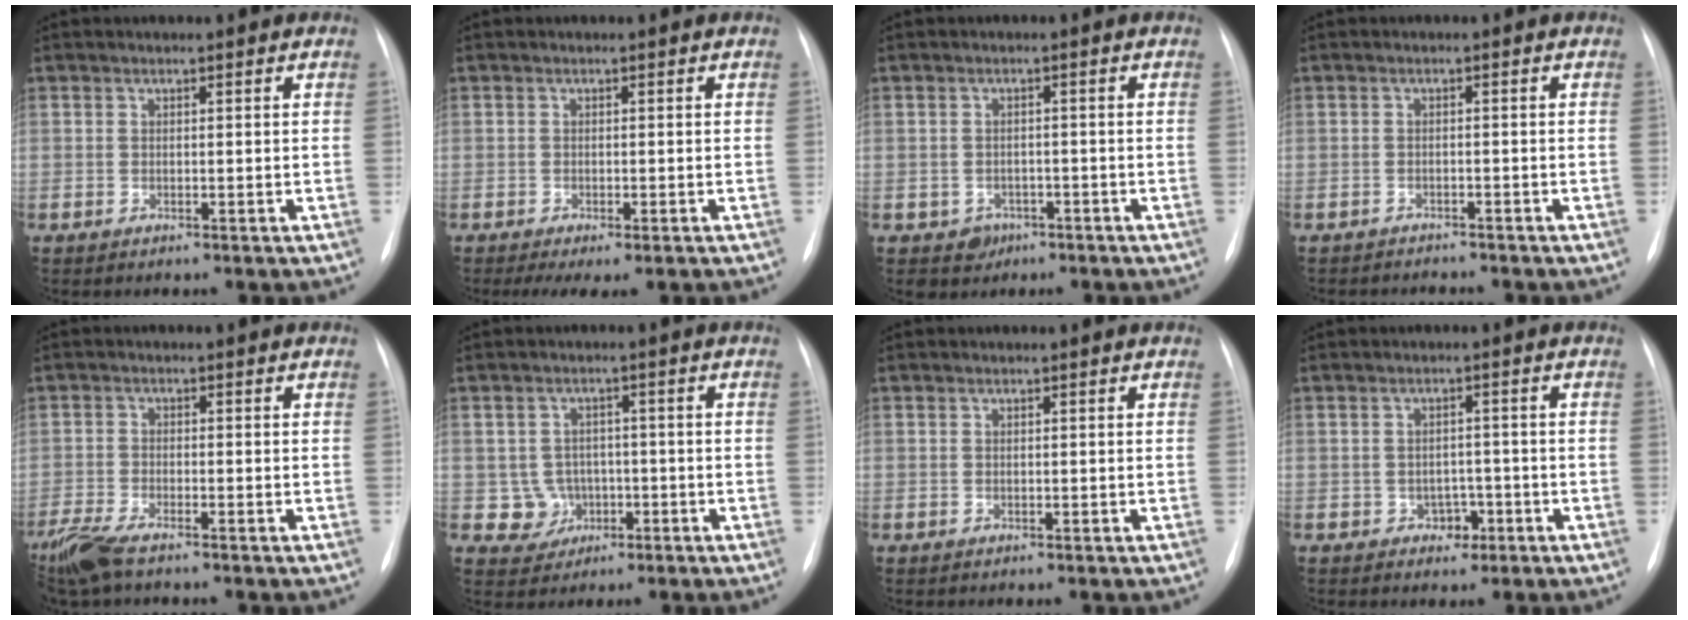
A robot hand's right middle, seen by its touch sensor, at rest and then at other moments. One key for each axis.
{"total": 3.6, "fx": -2.2, "fy": 0.7, "fz": 2.7, "tx": -0.045, "ty": -0.012, "tz": -0.032}
{"total": 2.9, "fx": -1.4, "fy": 2.5, "fz": 0.3, "tx": 0.000, "ty": 0.009, "tz": -0.014}
{"total": 2.9, "fx": -2.8, "fy": 0.8, "fz": 0.0, "tx": 0.002, "ty": -0.005, "tz": -0.039}
{"total": 6.9, "fx": -5.4, "fy": 1.5, "fz": 4.1, "tx": -0.093, "ty": -0.018, "tz": -0.103}
{"total": 4.1, "fx": -0.8, "fy": 4.0, "fz": 0.3, "tx": 0.003, "ty": 0.012, "tz": -0.006}
{"total": 0.0}
{"total": 2.5, "fx": -1.2, "fy": 1.8, "fz": 1.1, "tx": -0.009, "ty": 0.009, "tz": -0.012}